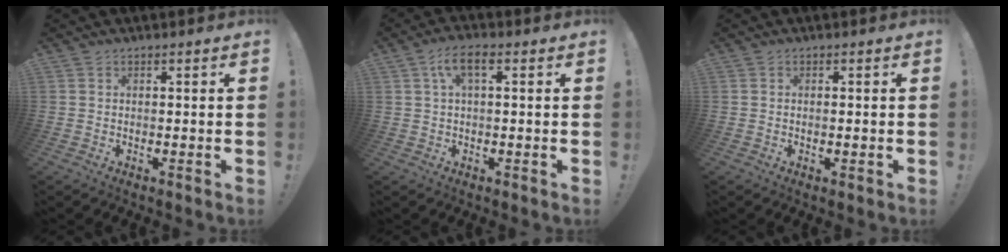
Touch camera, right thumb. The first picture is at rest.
{"total": 5.5, "force": [1.4, 2.0, 4.8], "torque": [-0.091, 0.008, 0.025]}
{"total": 0.6, "force": [-0.1, 0.2, 0.5], "torque": [-0.001, -0.003, -0.004]}